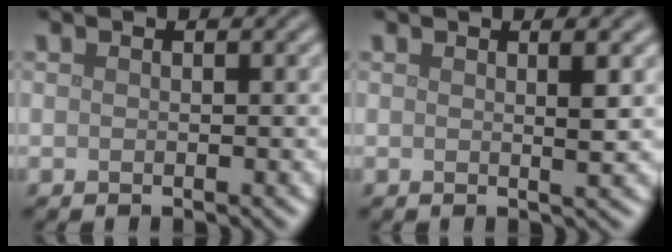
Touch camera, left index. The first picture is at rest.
{"total": 1.8, "force": [0.6, 0.3, 1.7], "torque": [-0.023, 0.003, 0.005]}